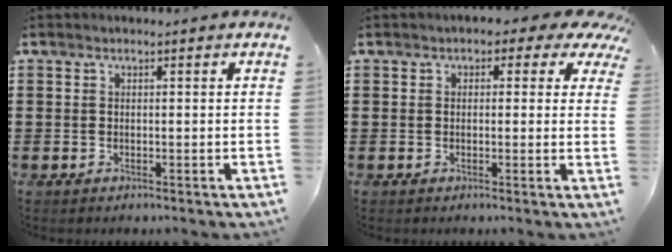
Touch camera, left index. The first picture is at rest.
{"total": 2.3, "force": [0.6, 1.7, 1.4], "torque": [-0.020, 0.001, 0.004]}